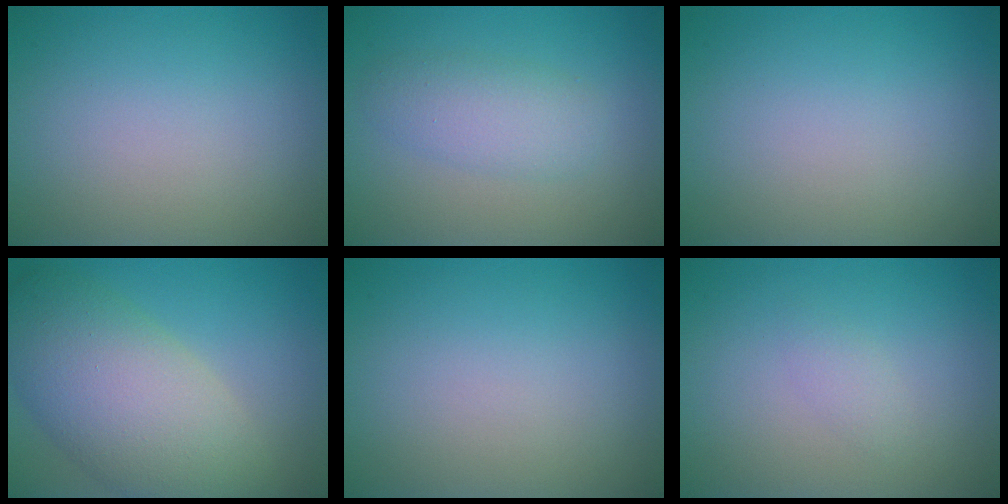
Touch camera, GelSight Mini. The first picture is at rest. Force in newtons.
{"total": 2.4, "press": 2.3, "slide": 0.1}
{"total": 0.0}
{"total": 9.7, "press": 9.7, "slide": 0.6}
{"total": 0.0}
{"total": 1.0, "press": 1.0, "slide": 0.0}